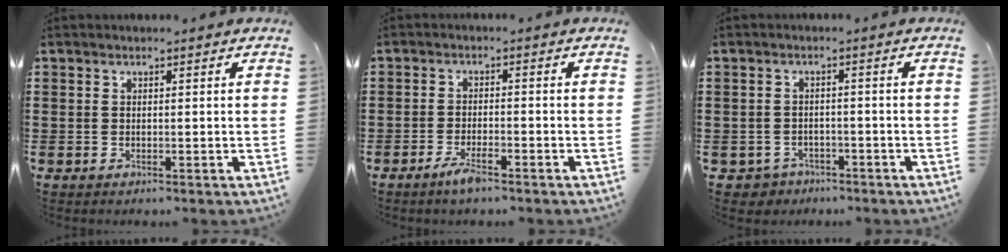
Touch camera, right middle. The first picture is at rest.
{"total": 3.2, "force": [-2.2, 0.7, 2.3], "torque": [-0.051, -0.001, -0.044]}
{"total": 2.1, "force": [-1.9, 0.9, -0.1], "torque": [-0.009, 0.000, -0.043]}